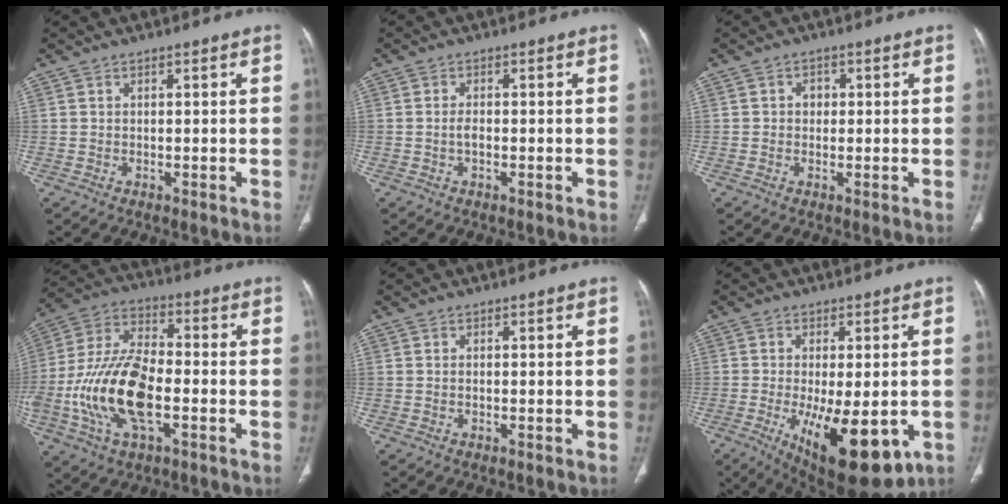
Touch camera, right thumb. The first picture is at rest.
{"total": 1.5, "force": [-0.4, 0.8, 1.2], "torque": [-0.024, 0.004, -0.007]}
{"total": 1.9, "force": [0.1, 1.7, 1.0], "torque": [-0.003, 0.004, -0.001]}
{"total": 18.8, "force": [-4.8, 9.1, 15.8], "torque": [-0.329, 0.026, -0.087]}
{"total": 0.0}
{"total": 16.8, "force": [-5.6, 6.7, 14.3], "torque": [-0.201, -0.018, -0.064]}